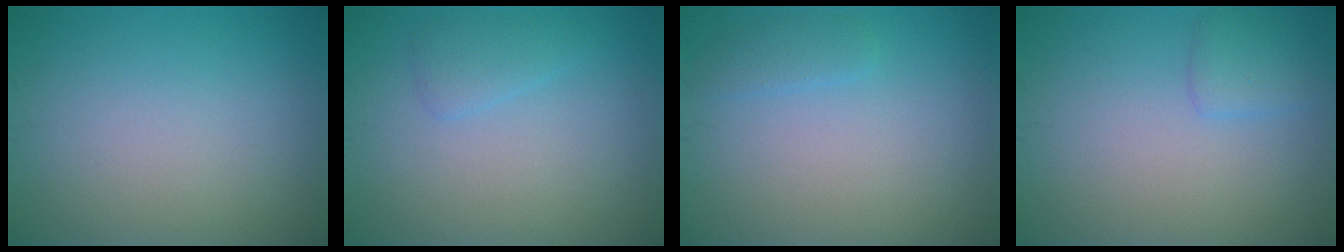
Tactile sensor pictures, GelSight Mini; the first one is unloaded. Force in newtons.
{"total": 1.4, "press": 1.4, "slide": 0.2}
{"total": 1.2, "press": 1.2, "slide": 0.2}
{"total": 1.6, "press": 1.6, "slide": 0.0}